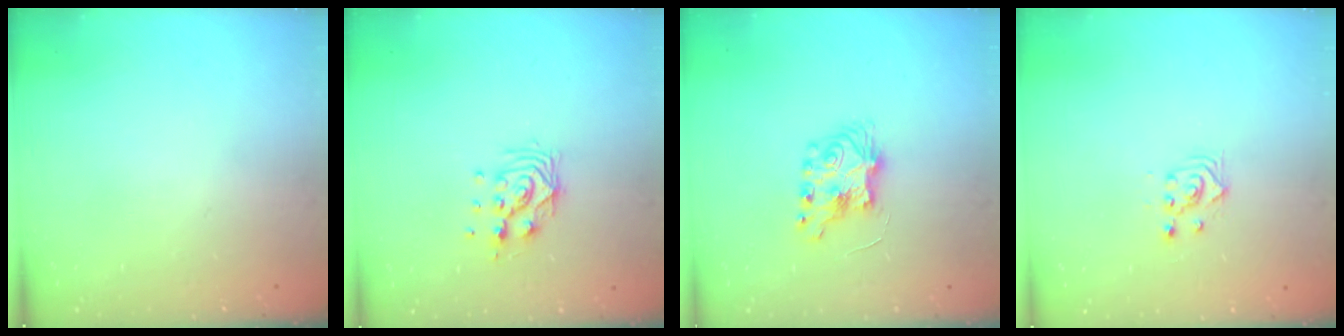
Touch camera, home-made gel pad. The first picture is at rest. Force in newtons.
{"total": 9.2, "press": 9.2, "slide": 0.5}
{"total": 7.5, "press": 7.5, "slide": 0.2}
{"total": 2.3, "press": 2.3, "slide": 0.2}